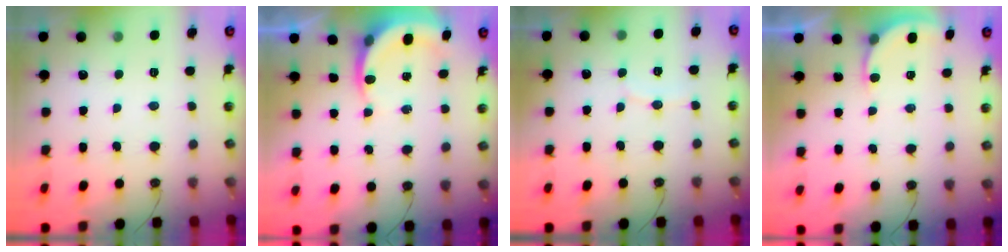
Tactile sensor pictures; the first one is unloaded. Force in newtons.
{"total": 4.4, "press": 4.3, "slide": 0.2}
{"total": 4.7, "press": 4.6, "slide": 0.5}
{"total": 2.9, "press": 2.9, "slide": 0.2}